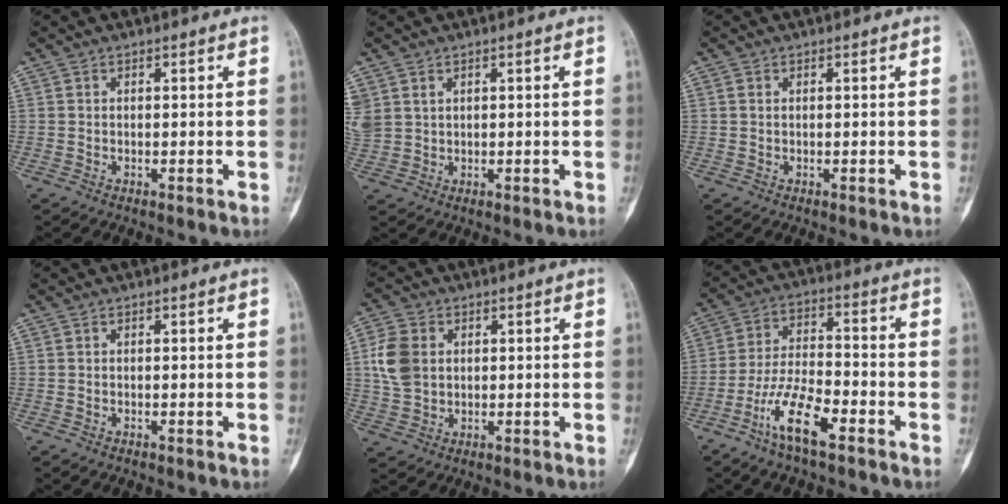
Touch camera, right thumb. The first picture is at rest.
{"total": 5.4, "force": [2.5, 4.1, 2.4], "torque": [-0.068, 0.005, 0.065]}
{"total": 0.6, "force": [0.2, 0.5, 0.4], "torque": [-0.008, 0.002, 0.003]}
{"total": 0.0}
{"total": 8.0, "force": [1.4, 6.1, 5.0], "torque": [-0.101, 0.002, 0.029]}
{"total": 10.8, "force": [-6.4, 3.2, 8.2], "torque": [-0.167, 0.035, -0.123]}